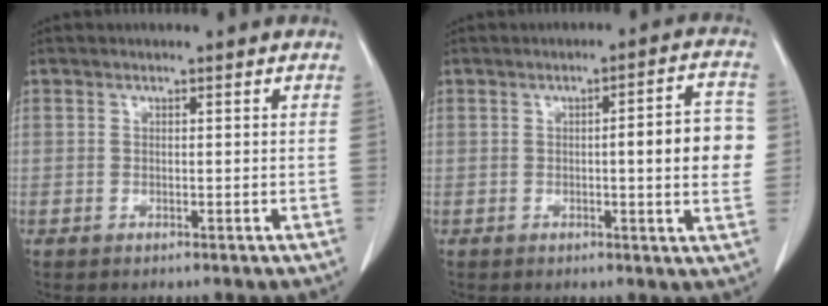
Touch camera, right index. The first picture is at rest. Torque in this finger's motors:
{"motor_torque": [0.45, -0.14, 0.29, 0.05]}